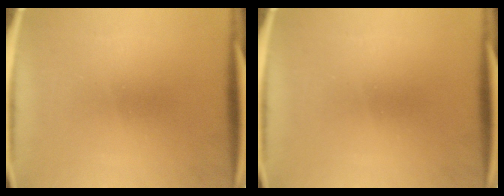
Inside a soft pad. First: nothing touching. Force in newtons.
{"total": 0.0}